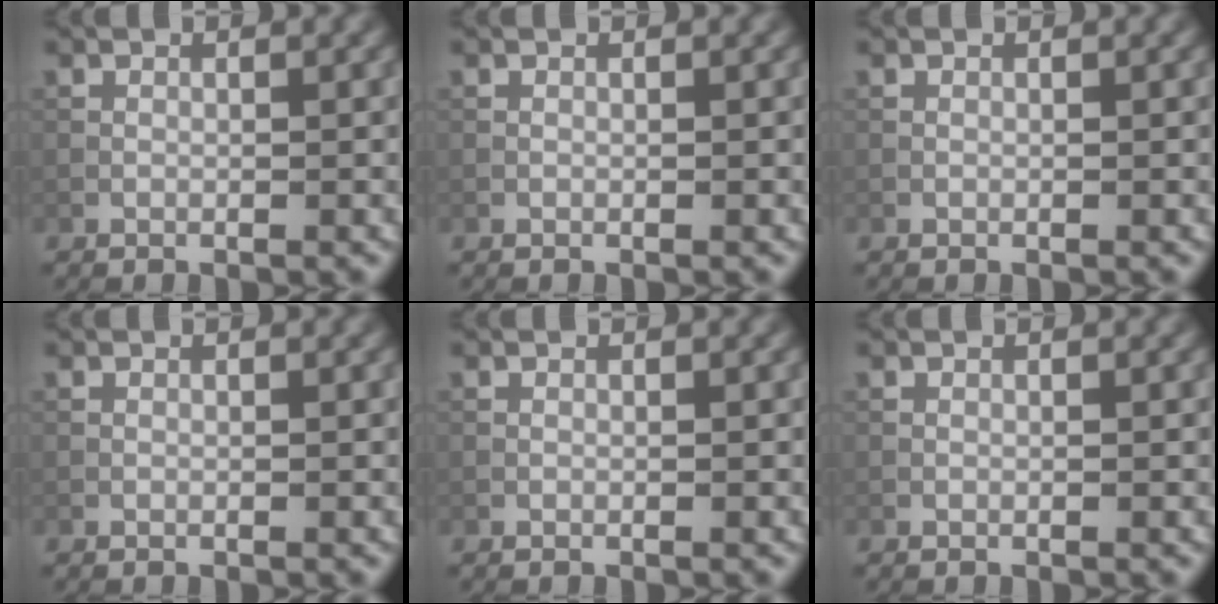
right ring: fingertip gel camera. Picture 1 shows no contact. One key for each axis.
{"total": 0.0}
{"total": 0.0}
{"total": 0.0}
{"total": 0.0}
{"total": 0.0}